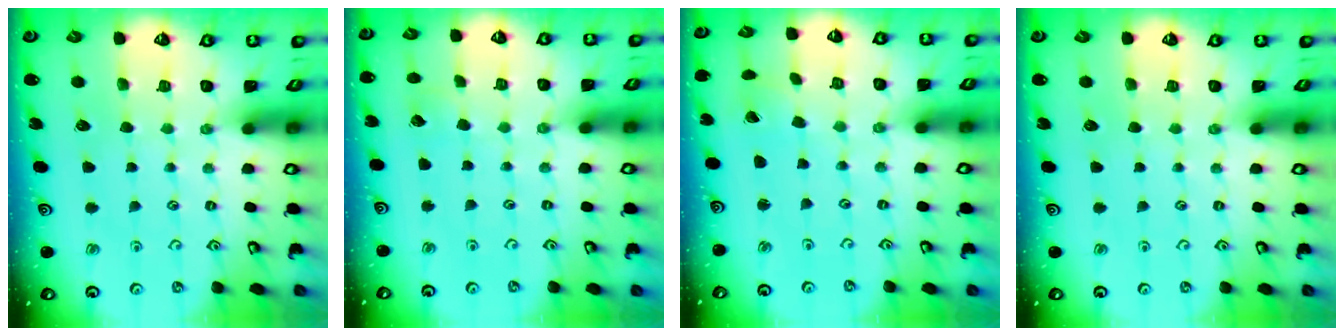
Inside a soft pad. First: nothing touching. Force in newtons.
{"total": 2.2, "press": 2.2, "slide": 0.2}
{"total": 1.2, "press": 1.2, "slide": 0.1}
{"total": 0.0}